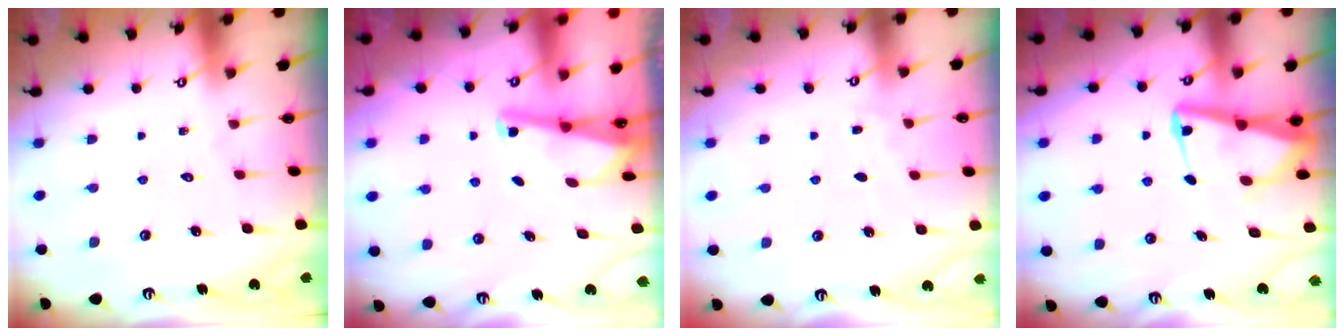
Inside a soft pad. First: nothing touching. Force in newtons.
{"total": 2.2, "press": 2.2, "slide": 0.3}
{"total": 3.5, "press": 3.5, "slide": 0.6}
{"total": 8.3, "press": 8.2, "slide": 1.1}